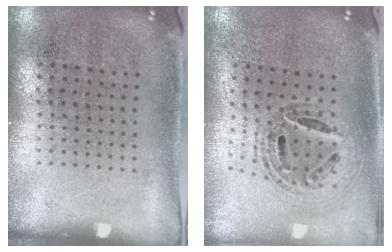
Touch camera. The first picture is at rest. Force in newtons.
{"total": 1.0, "press": 1.0, "slide": 0.2}